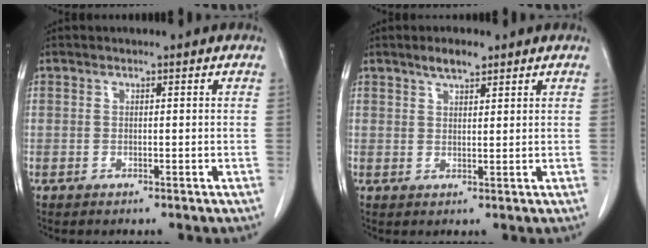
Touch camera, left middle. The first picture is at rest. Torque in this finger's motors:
{"motor_torque": [0.35, -0.24, -0.06, -0.01]}